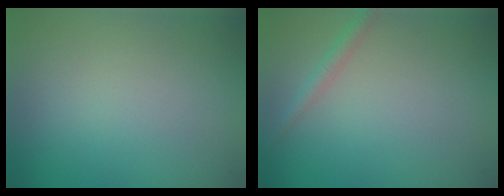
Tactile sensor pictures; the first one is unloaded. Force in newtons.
{"total": 1.3, "press": 1.3, "slide": 0.1}